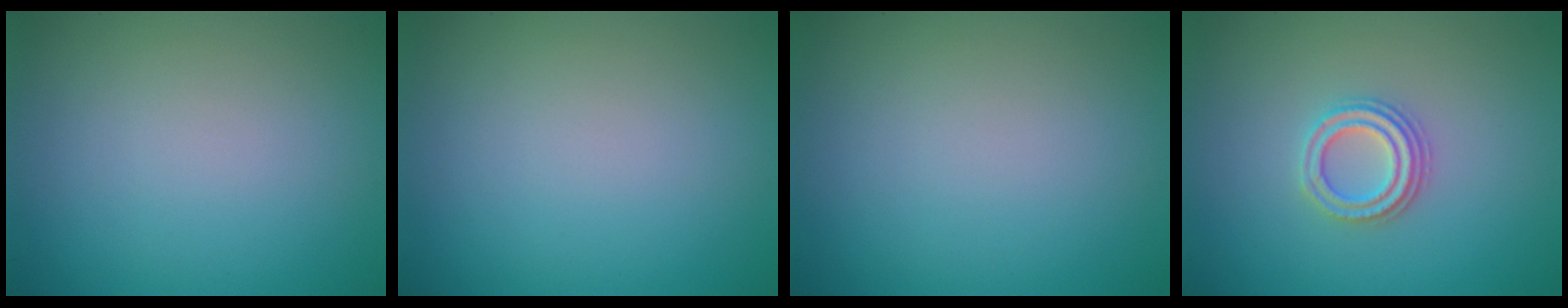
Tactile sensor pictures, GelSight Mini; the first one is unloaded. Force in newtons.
{"total": 0.0}
{"total": 0.0}
{"total": 2.7, "press": 2.5, "slide": 1.2}